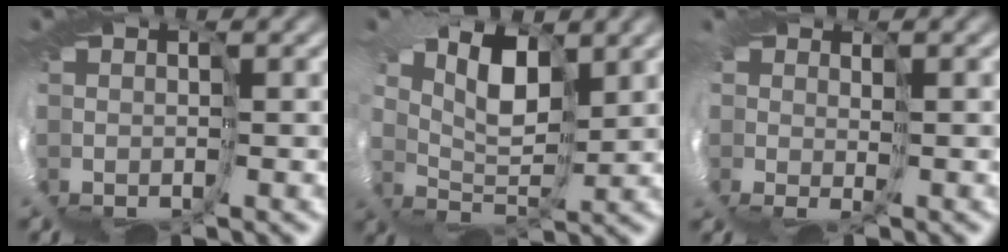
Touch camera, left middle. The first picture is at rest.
{"total": 5.1, "force": [3.7, 2.2, 2.9], "torque": [-0.064, 0.021, 0.051]}
{"total": 2.0, "force": [0.4, 1.4, 1.4], "torque": [-0.026, 0.004, 0.006]}